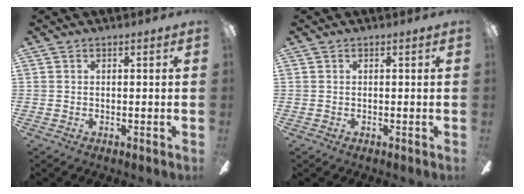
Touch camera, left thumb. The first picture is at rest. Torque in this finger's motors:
{"motor_torque": [0.00, 0.00, 0.00, 0.00, 0.00]}